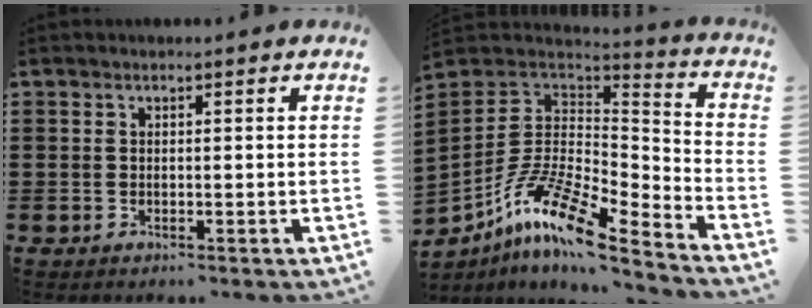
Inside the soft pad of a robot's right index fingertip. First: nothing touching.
{"total": 12.6, "force": [-8.2, 3.1, 9.1], "torque": [-0.187, 0.003, -0.165]}